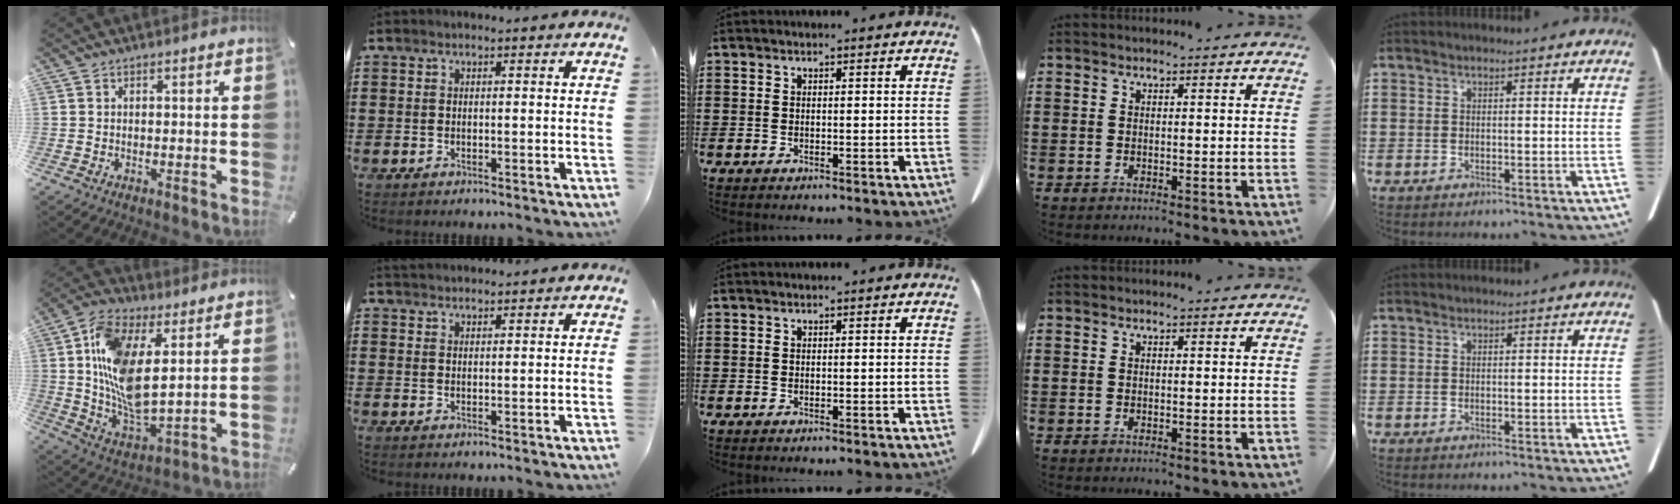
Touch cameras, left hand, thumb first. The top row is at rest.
{"thumb": {"total": 15.0, "force": [4.6, 7.5, 12.1], "torque": [-0.263, -0.027, 0.081]}, "index": {"total": 1.9, "force": [1.9, 0.1, -0.2], "torque": [-0.002, 0.000, 0.036]}}